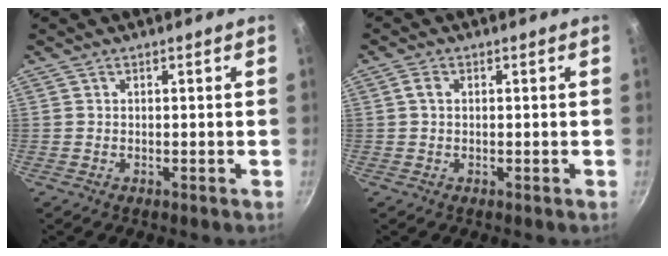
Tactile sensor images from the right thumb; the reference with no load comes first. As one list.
[{"total": 1.6, "force": [0.2, 1.1, 1.1], "torque": [-0.021, 0.004, 0.003]}]